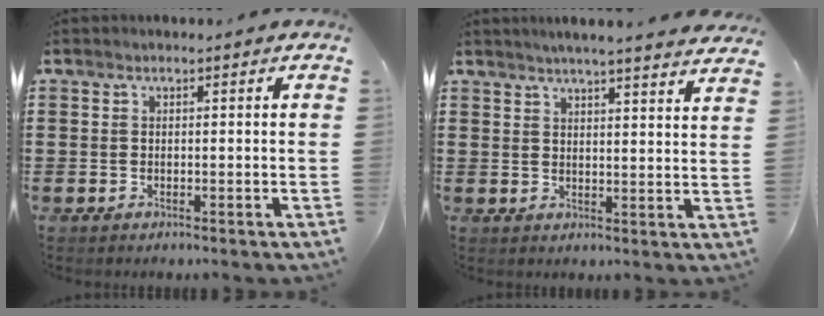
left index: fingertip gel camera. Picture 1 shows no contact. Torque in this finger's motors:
{"motor_torque": [2.14, 0.00, 0.48, 0.12]}